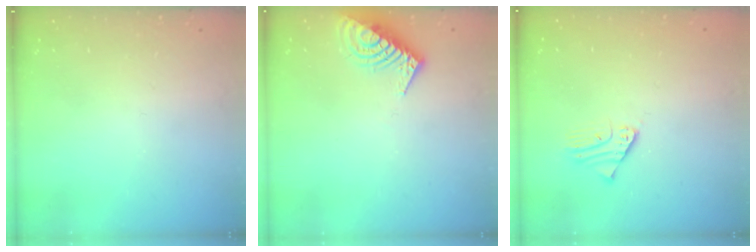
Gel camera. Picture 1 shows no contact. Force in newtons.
{"total": 13.4, "press": 13.4, "slide": 0.5}
{"total": 2.5, "press": 2.5, "slide": 0.2}